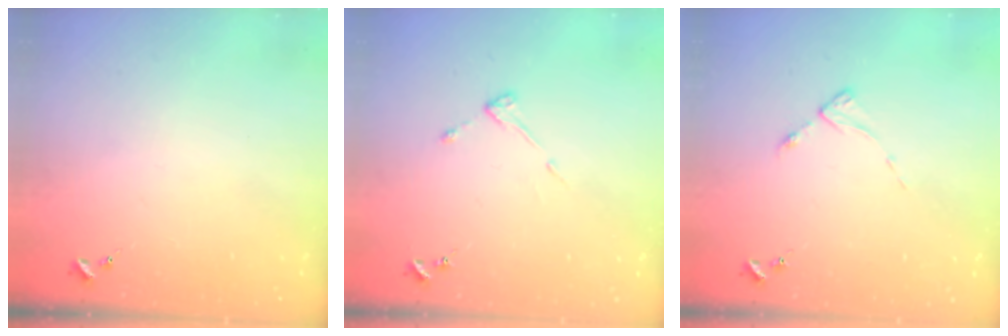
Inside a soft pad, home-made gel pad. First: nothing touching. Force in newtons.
{"total": 4.2, "press": 4.2, "slide": 0.4}
{"total": 2.7, "press": 2.7, "slide": 0.4}